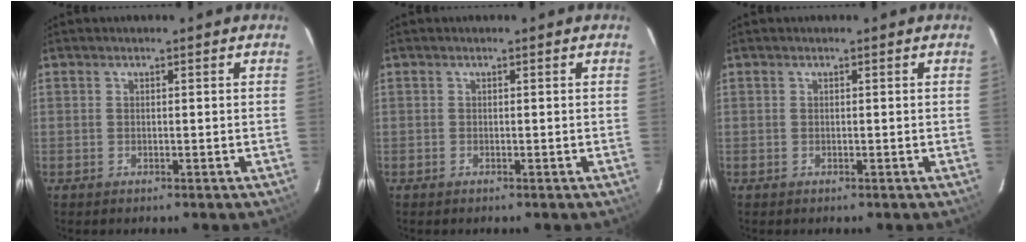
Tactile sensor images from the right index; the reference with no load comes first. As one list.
[{"total": 0.0}, {"total": 0.0}]